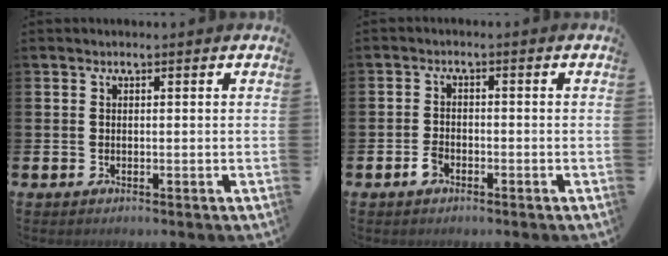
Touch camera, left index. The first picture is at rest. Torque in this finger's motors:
{"motor_torque": [0.38, 0.34, 0.00, 0.01]}